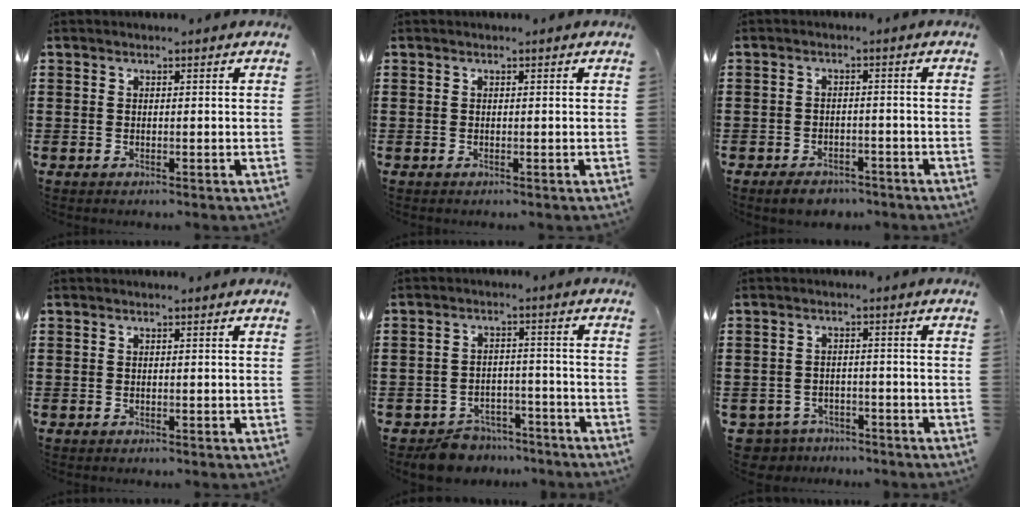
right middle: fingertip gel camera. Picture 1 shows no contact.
{"total": 0.0}
{"total": 2.7, "force": [-2.5, 0.8, 0.4], "torque": [-0.015, 0.001, -0.051]}
{"total": 0.0}
{"total": 5.2, "force": [-5.1, 1.2, 0.1], "torque": [-0.005, 0.011, -0.101]}
{"total": 3.1, "force": [-3.0, 0.7, -0.2], "torque": [-0.024, -0.009, -0.070]}